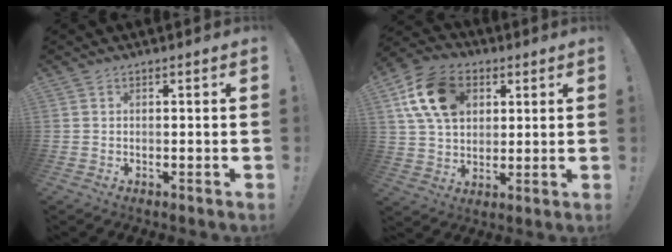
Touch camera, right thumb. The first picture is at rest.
{"total": 17.0, "force": [6.0, 12.2, 10.2], "torque": [-0.166, -0.010, 0.120]}